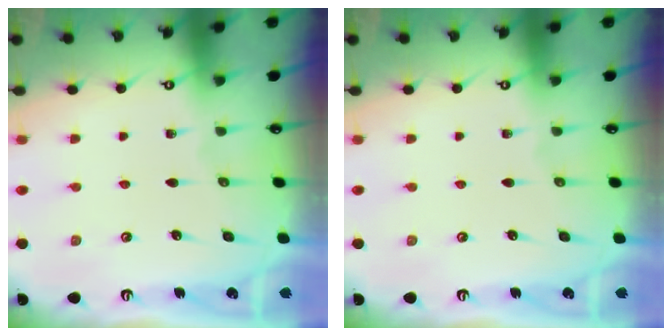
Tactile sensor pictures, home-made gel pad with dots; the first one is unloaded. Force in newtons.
{"total": 0.0}